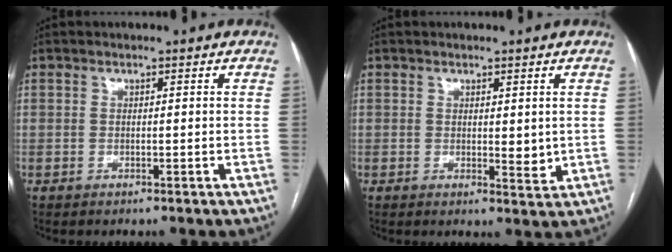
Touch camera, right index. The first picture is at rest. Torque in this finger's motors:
{"motor_torque": [0.33, 0.12, 0.08, 0.02]}